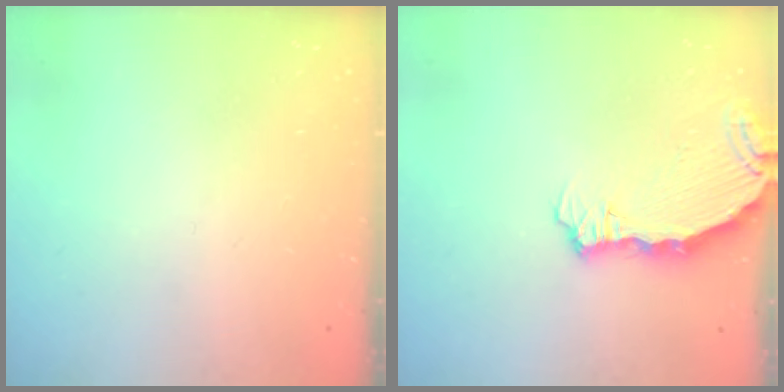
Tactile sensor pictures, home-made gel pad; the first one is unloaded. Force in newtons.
{"total": 7.6, "press": 5.6, "slide": 5.1}